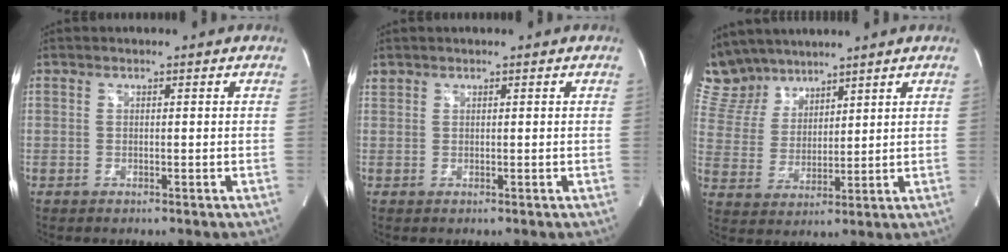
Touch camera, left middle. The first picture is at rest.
{"total": 0.7, "force": [0.6, 0.4, 0.0], "torque": [0.000, 0.009, 0.010]}
{"total": 9.7, "force": [8.6, 4.2, 1.4], "torque": [-0.043, 0.017, 0.183]}